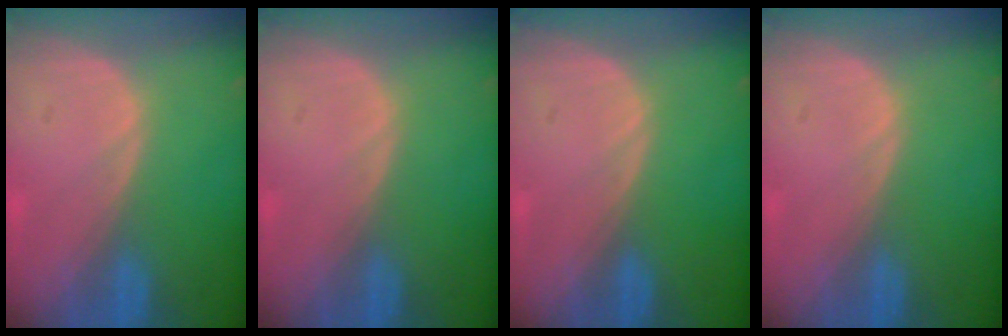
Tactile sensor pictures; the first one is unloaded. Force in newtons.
{"total": 0.0}
{"total": 0.0}
{"total": 0.0}